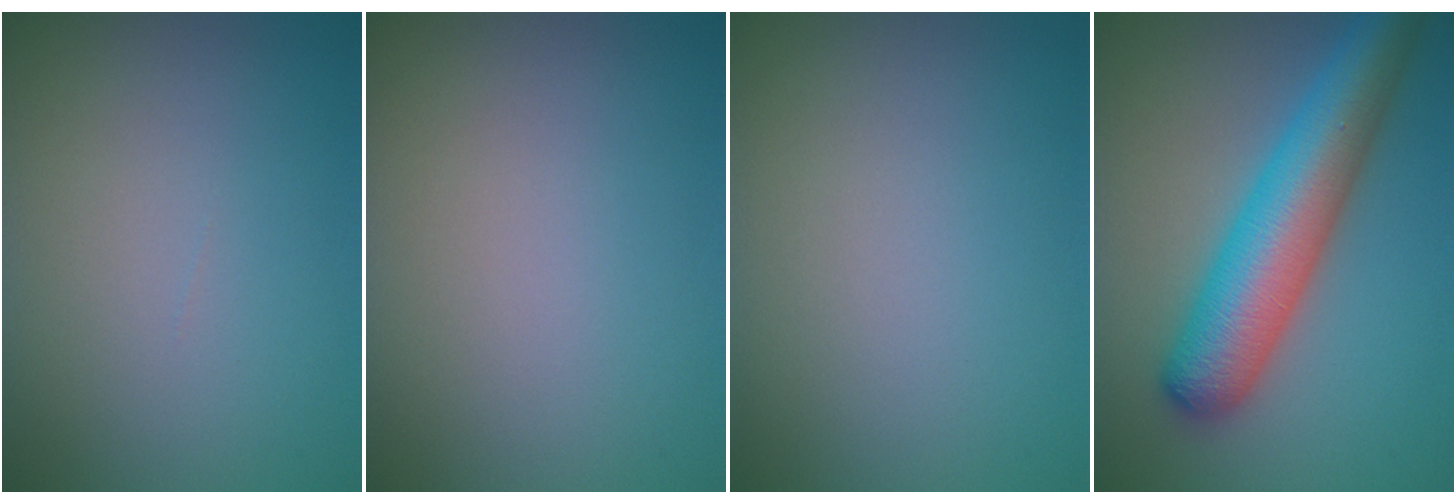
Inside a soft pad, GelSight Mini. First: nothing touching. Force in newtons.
{"total": 0.0}
{"total": 0.0}
{"total": 9.3, "press": 9.2, "slide": 0.3}